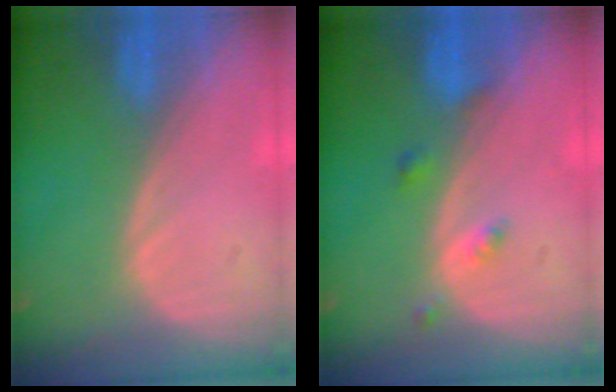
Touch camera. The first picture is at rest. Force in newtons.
{"total": 2.1, "press": 2.1, "slide": 0.2}